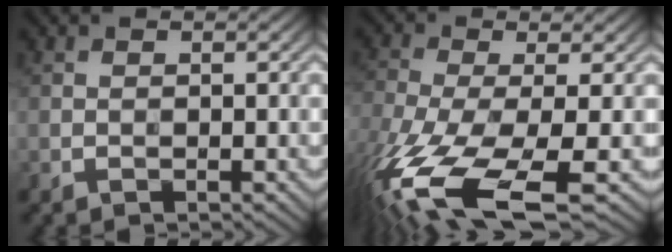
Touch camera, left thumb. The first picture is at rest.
{"total": 14.3, "force": [-6.8, 4.7, 11.7], "torque": [-0.281, -0.036, -0.114]}